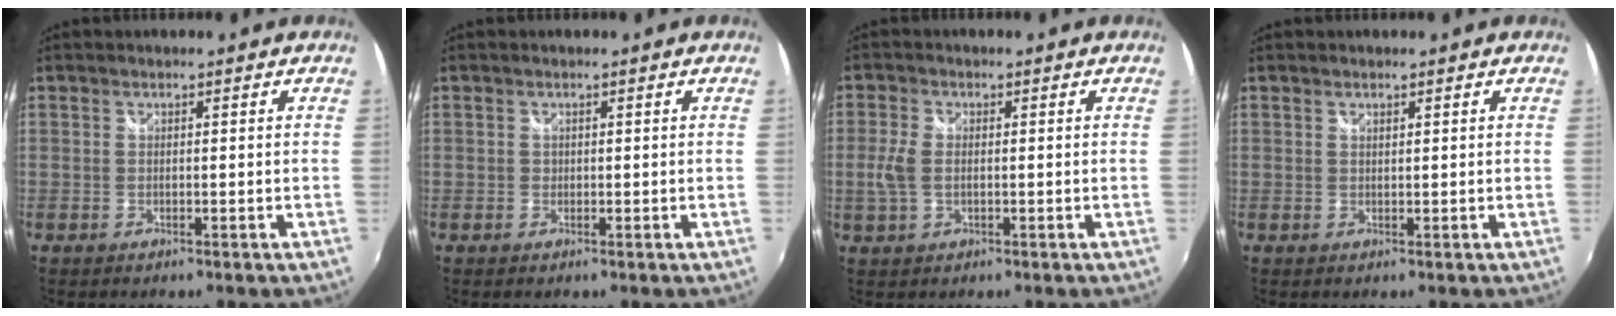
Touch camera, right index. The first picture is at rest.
{"total": 0.6, "force": [-0.1, 0.5, 0.0], "torque": [0.003, -0.001, -0.003]}
{"total": 4.5, "force": [-0.5, 2.7, 3.6], "torque": [-0.083, -0.001, -0.008]}
{"total": 0.5, "force": [0.4, 0.2, 0.2], "torque": [-0.002, 0.000, 0.007]}